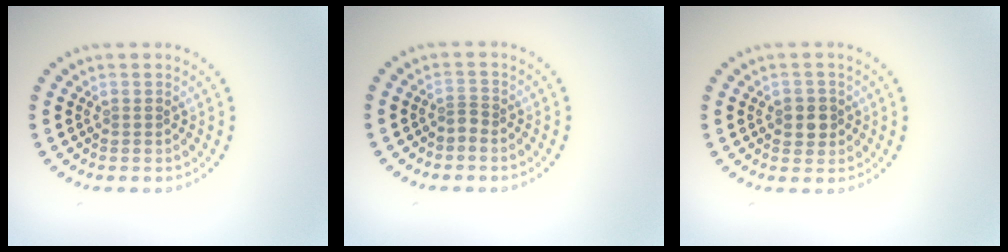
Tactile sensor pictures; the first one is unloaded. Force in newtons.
{"total": 0.7, "press": 0.4, "slide": 0.6}
{"total": 2.0, "press": 2.0, "slide": 0.6}